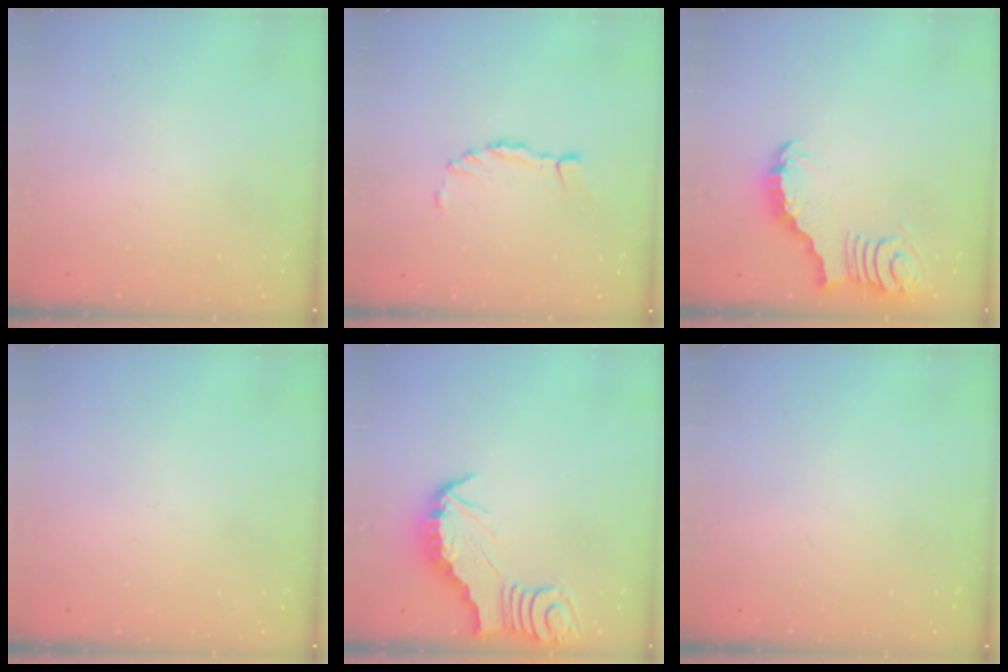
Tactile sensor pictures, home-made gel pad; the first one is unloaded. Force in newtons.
{"total": 2.7, "press": 2.7, "slide": 0.2}
{"total": 3.4, "press": 3.3, "slide": 0.7}
{"total": 0.0}
{"total": 2.8, "press": 2.8, "slide": 0.3}
{"total": 0.0}